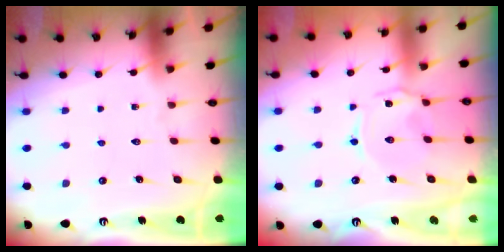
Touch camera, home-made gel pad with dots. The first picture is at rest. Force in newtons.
{"total": 1.4, "press": 1.3, "slide": 0.5}